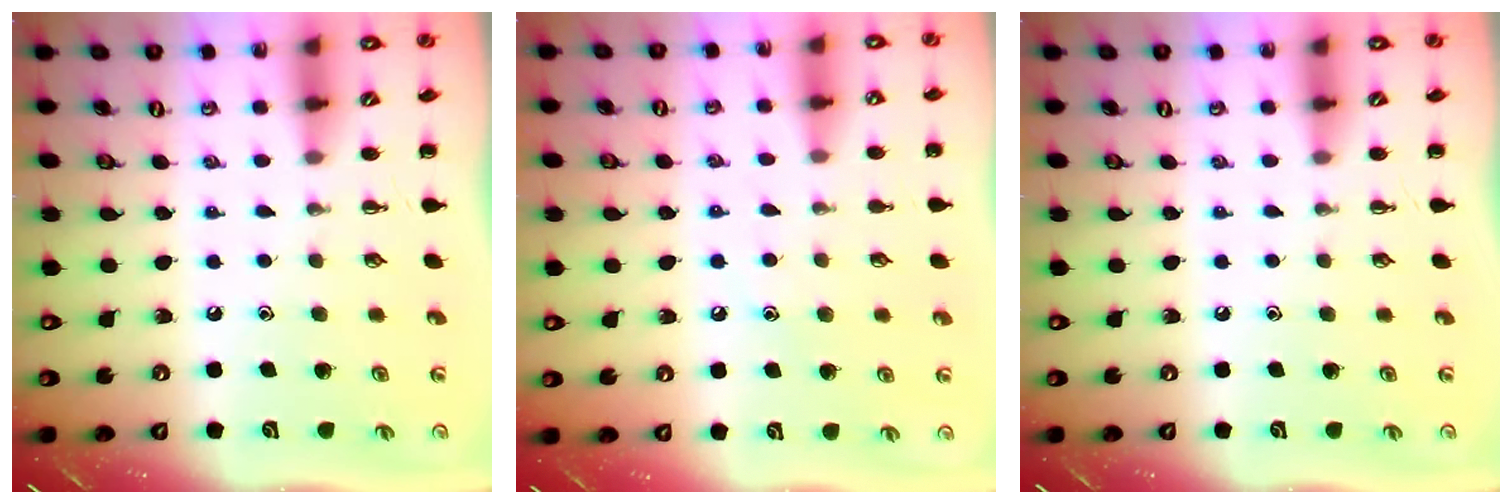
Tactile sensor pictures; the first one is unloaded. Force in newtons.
{"total": 6.7, "press": 6.4, "slide": 1.8}
{"total": 0.0}